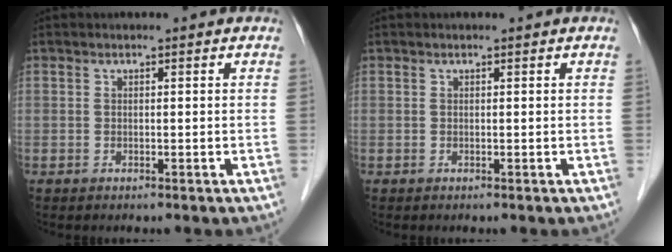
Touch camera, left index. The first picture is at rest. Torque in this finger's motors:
{"motor_torque": [0.00, 0.00, 0.00, 0.00]}